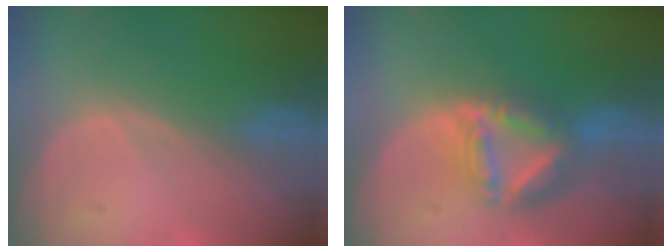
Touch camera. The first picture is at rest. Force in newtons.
{"total": 8.0, "press": 6.9, "slide": 4.0}